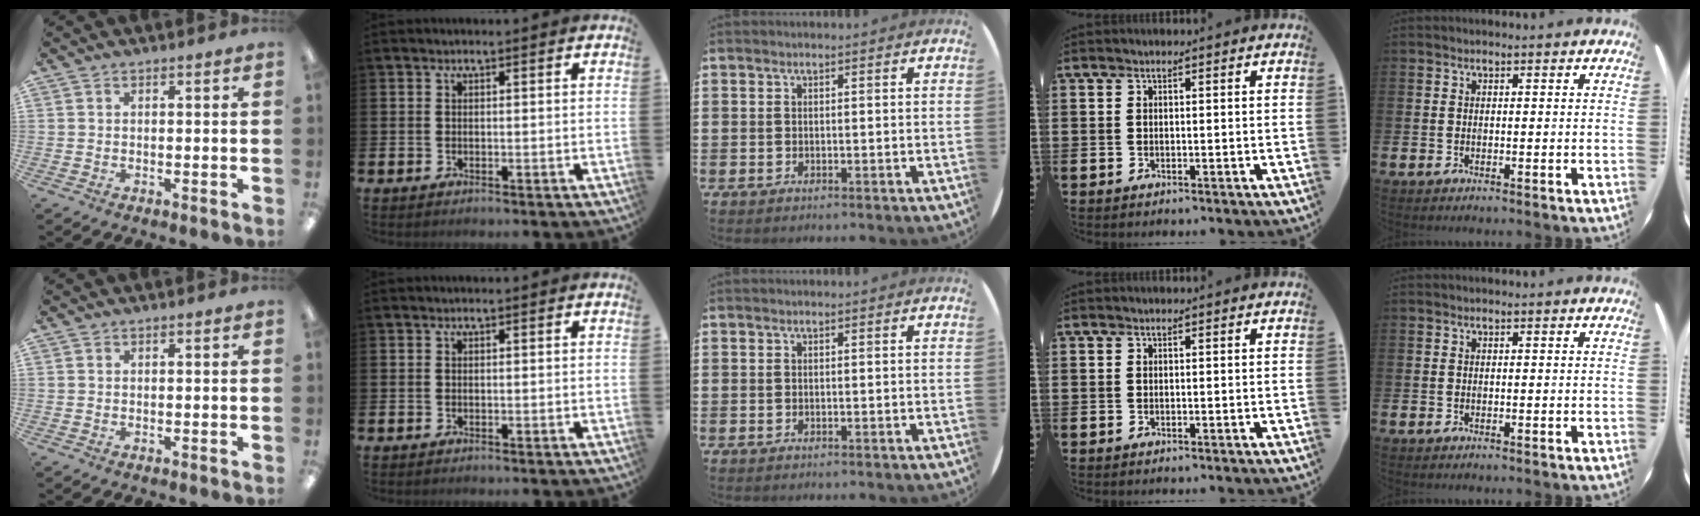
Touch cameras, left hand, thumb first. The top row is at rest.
{}